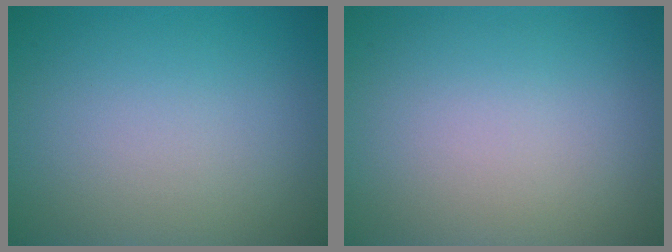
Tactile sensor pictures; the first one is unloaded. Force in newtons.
{"total": 0.0}